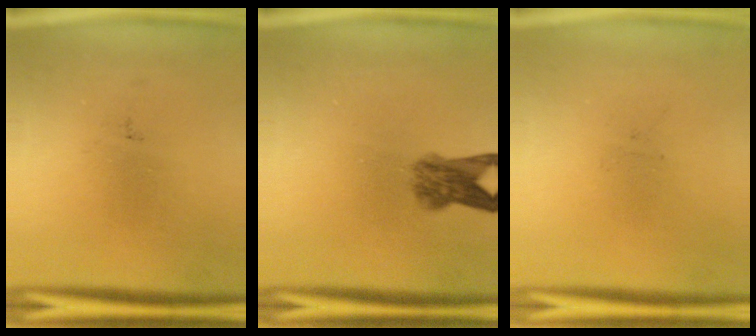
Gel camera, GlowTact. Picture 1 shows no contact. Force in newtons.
{"total": 4.5}
{"total": 0.0}